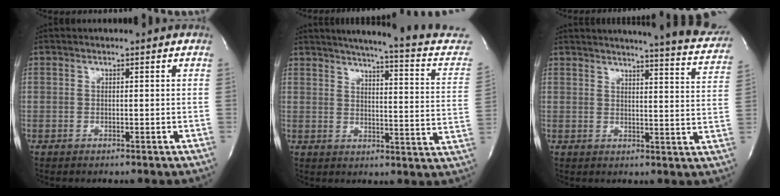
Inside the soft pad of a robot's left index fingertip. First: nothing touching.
{"total": 19.5, "force": [16.9, 1.4, 9.5], "torque": [-0.124, -0.050, 0.186]}
{"total": 18.9, "force": [17.7, 1.1, 6.5], "torque": [-0.081, -0.079, 0.189]}